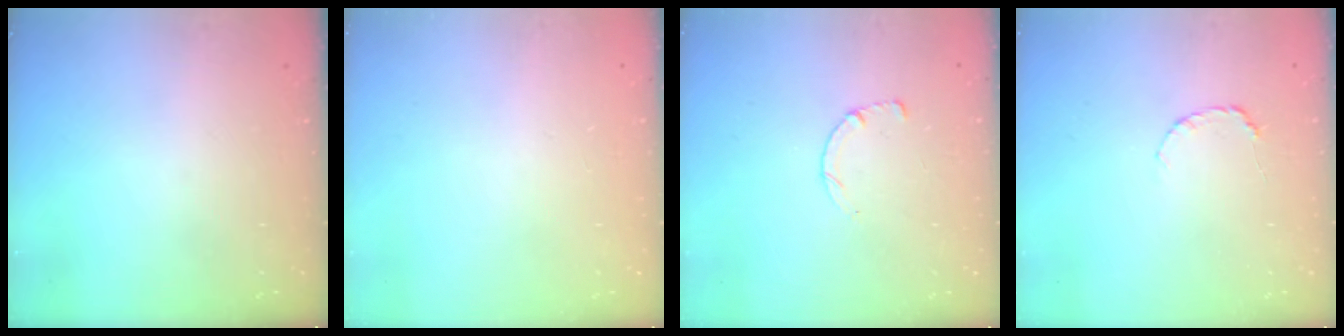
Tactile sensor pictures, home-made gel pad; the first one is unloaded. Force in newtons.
{"total": 2.6, "press": 2.6, "slide": 0.2}
{"total": 2.6, "press": 2.5, "slide": 0.3}
{"total": 4.0, "press": 3.9, "slide": 0.5}